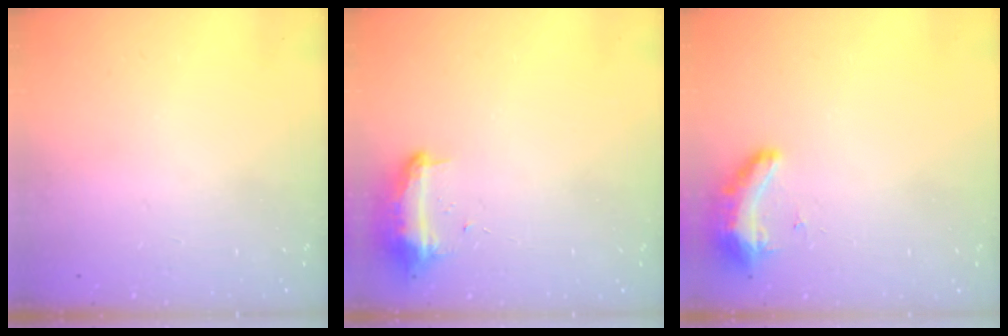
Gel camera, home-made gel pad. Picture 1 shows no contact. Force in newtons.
{"total": 8.9, "press": 8.9, "slide": 0.5}
{"total": 8.7, "press": 8.4, "slide": 2.3}